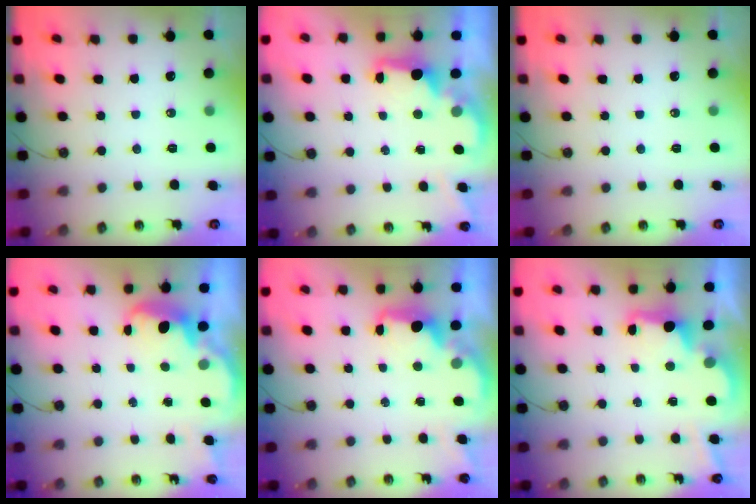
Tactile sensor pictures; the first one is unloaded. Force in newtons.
{"total": 3.4, "press": 3.3, "slide": 0.5}
{"total": 0.0}
{"total": 2.7, "press": 2.6, "slide": 0.6}
{"total": 2.0, "press": 1.9, "slide": 0.7}
{"total": 2.6, "press": 2.5, "slide": 0.8}